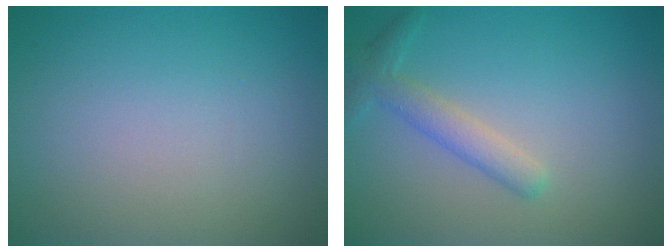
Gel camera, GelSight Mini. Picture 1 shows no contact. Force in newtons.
{"total": 2.6, "press": 2.5, "slide": 0.1}